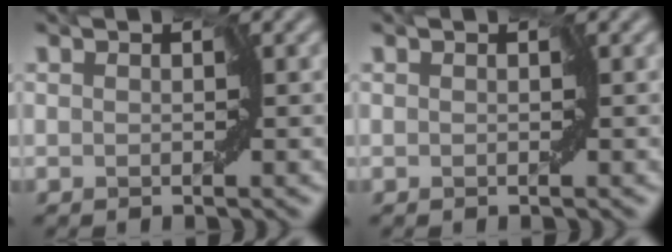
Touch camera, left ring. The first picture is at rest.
{"total": 0.0}